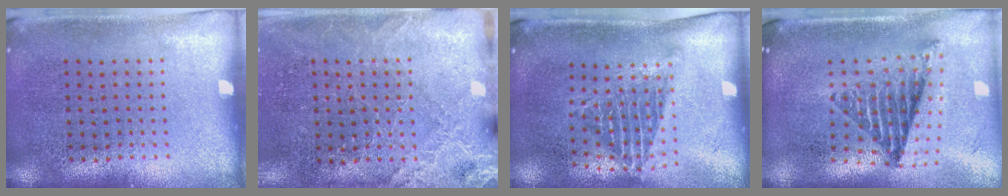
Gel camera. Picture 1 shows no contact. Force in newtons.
{"total": 2.6, "press": 2.6, "slide": 0.5}
{"total": 1.3, "press": 1.0, "slide": 0.9}
{"total": 1.3, "press": 1.1, "slide": 0.7}